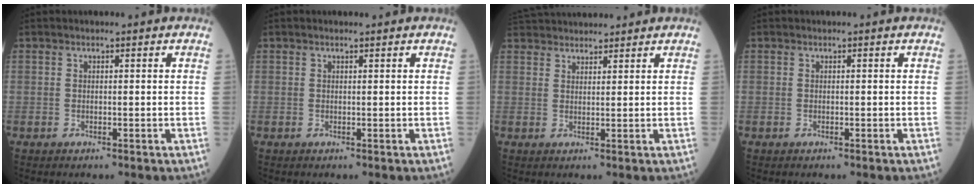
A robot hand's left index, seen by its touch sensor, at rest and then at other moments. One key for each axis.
{"total": 0.7, "fx": 0.6, "fy": 0.1, "fz": 0.5, "tx": -0.011, "ty": 0.003, "tz": 0.009}
{"total": 9.5, "fx": 8.9, "fy": 2.0, "fz": 2.6, "tx": -0.040, "ty": 0.039, "tz": 0.144}
{"total": 0.0}